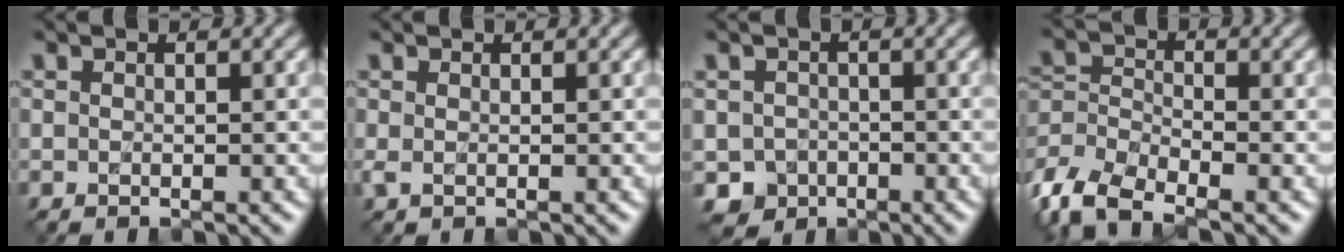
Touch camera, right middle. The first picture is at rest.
{"total": 0.0}
{"total": 2.1, "force": [-1.2, 1.8, -0.3], "torque": [0.008, 0.005, -0.022]}
{"total": 5.4, "force": [-4.0, 2.4, 2.9], "torque": [-0.067, 0.003, -0.090]}